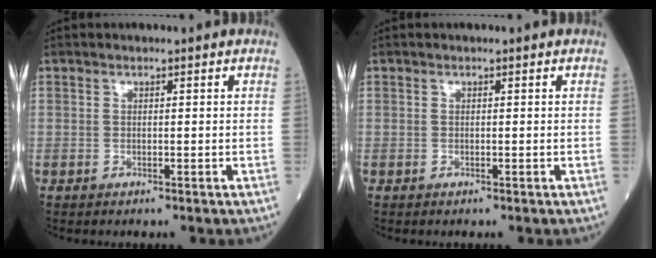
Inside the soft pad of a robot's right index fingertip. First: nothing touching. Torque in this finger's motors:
{"motor_torque": [0.00, 0.00, 0.00, -0.01]}